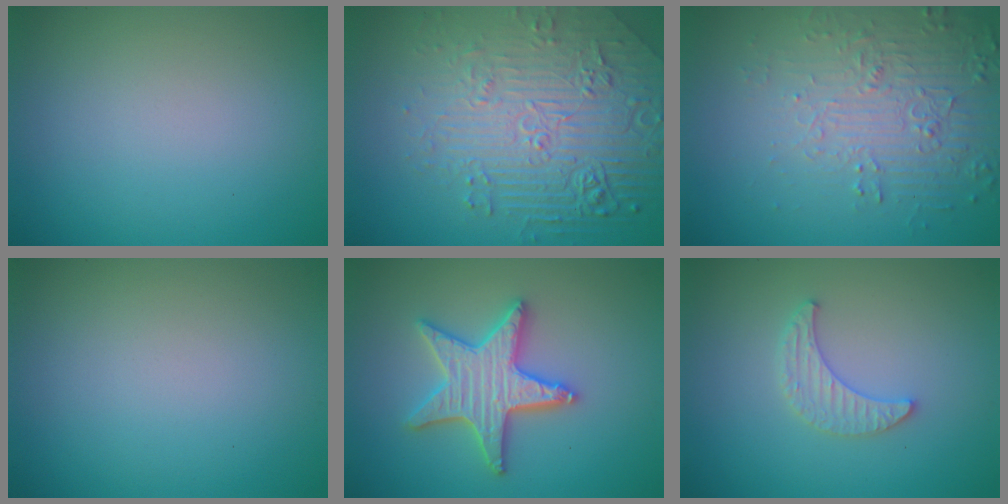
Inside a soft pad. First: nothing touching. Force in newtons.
{"total": 8.8, "press": 6.0, "slide": 6.4}
{"total": 5.7, "press": 3.9, "slide": 4.2}
{"total": 0.0}
{"total": 5.2, "press": 5.1, "slide": 0.8}
{"total": 2.2, "press": 2.2, "slide": 0.5}